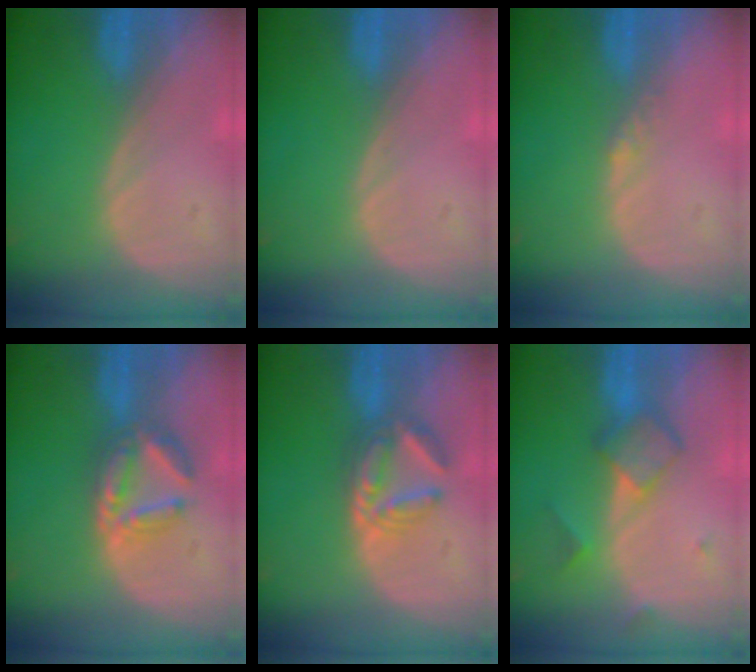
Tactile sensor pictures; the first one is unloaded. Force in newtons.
{"total": 0.0}
{"total": 1.4, "press": 1.1, "slide": 0.8}
{"total": 5.9, "press": 5.6, "slide": 1.7}
{"total": 6.2, "press": 5.6, "slide": 2.6}
{"total": 5.3, "press": 5.3, "slide": 0.8}